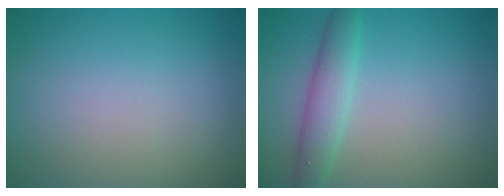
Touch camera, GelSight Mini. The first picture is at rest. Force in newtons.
{"total": 3.1, "press": 3.1, "slide": 0.2}